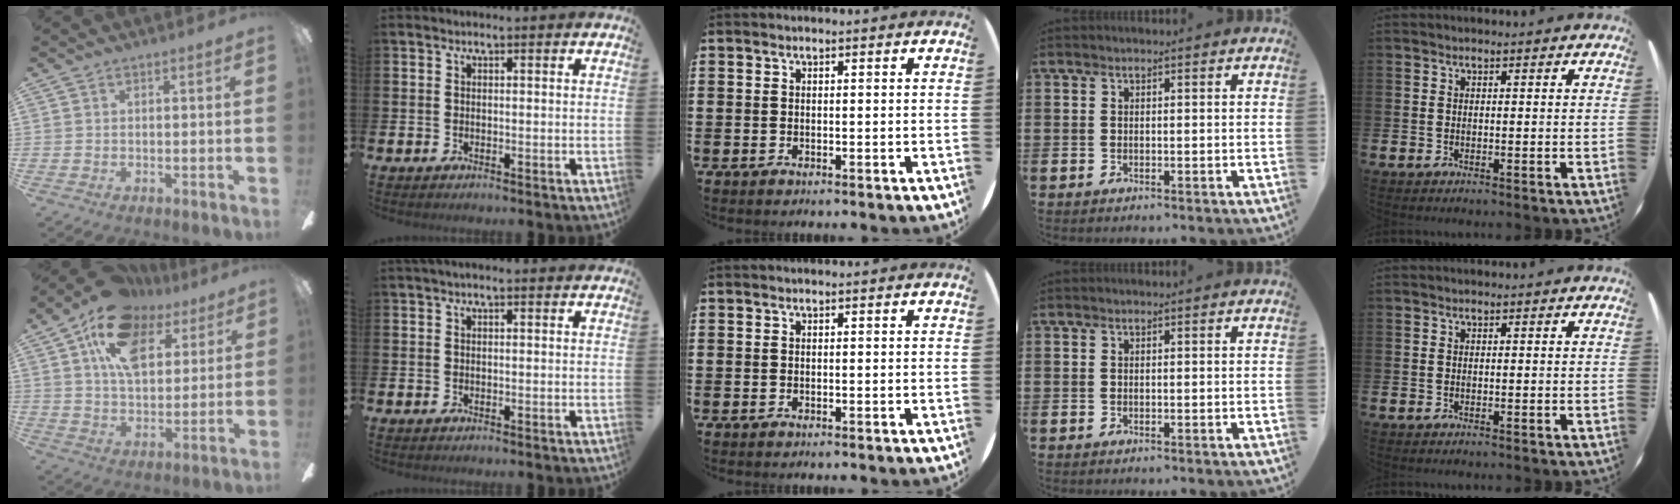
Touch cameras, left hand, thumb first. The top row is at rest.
{"thumb": {"total": 16.9, "force": [9.5, 9.7, 10.0], "torque": [-0.172, -0.027, 0.170]}, "index": {"total": 0.8, "force": [0.5, 0.1, 0.5], "torque": [-0.009, 0.002, 0.009]}}